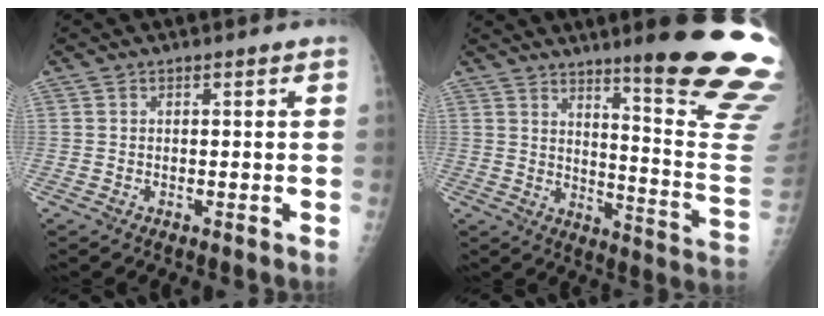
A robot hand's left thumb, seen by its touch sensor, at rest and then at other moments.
{"total": 22.0, "force": [15.2, 1.4, 15.9], "torque": [-0.186, -0.122, 0.202]}